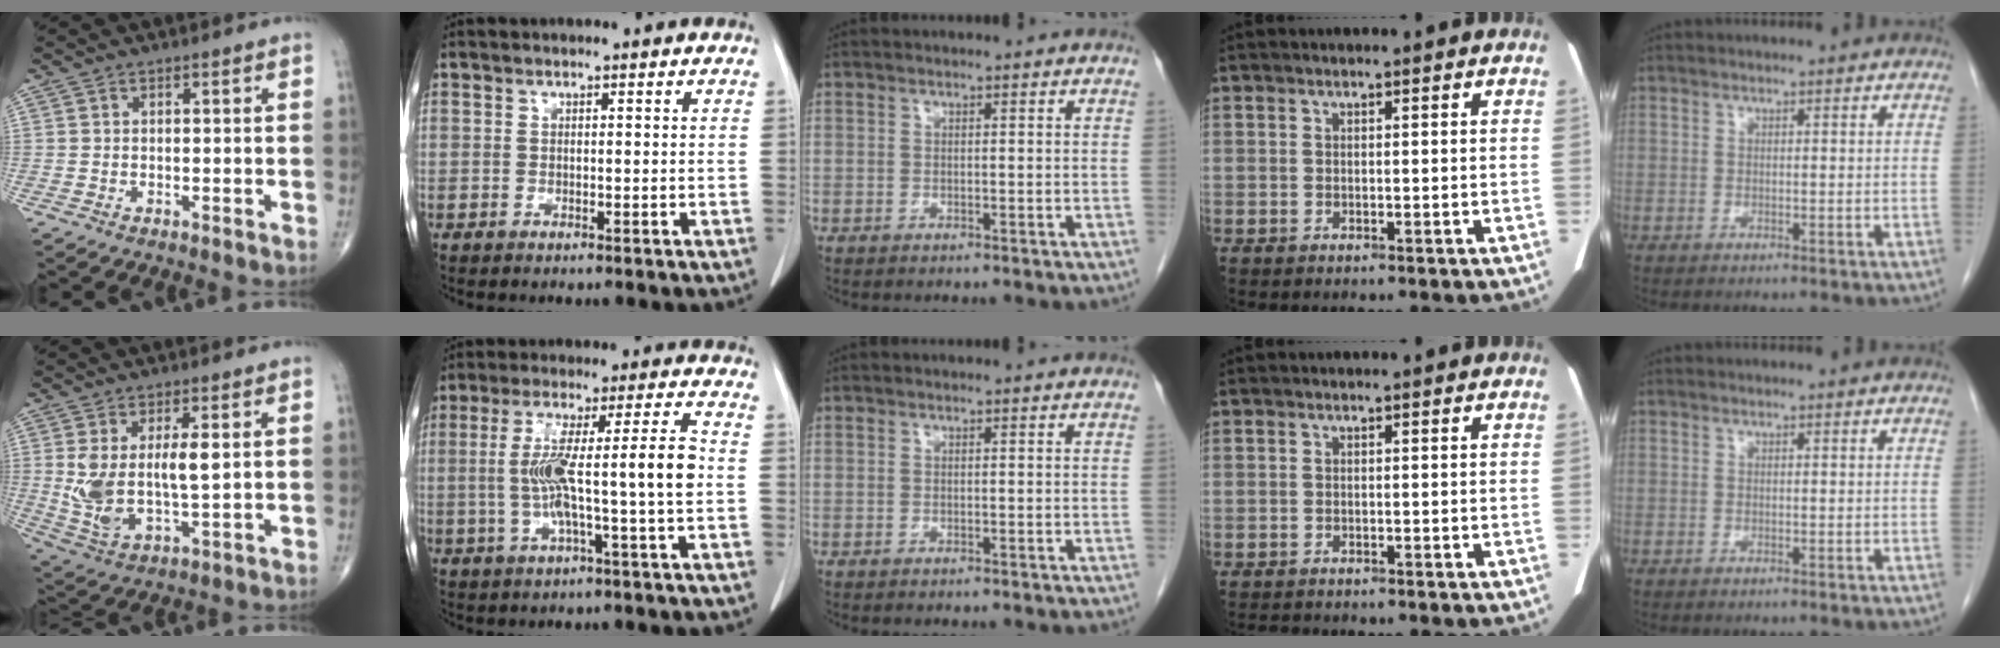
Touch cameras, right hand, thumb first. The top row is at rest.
{"thumb": {"total": 10.9, "force": [1.6, 4.6, 9.8], "torque": [-0.192, -0.015, 0.042]}, "index": {"total": 11.1, "force": [-0.8, -0.4, 11.0], "torque": [-0.203, 0.020, -0.015]}, "ring": {"total": 1.4, "force": [-1.3, 0.3, 0.3], "torque": [-0.008, -0.006, -0.017]}}